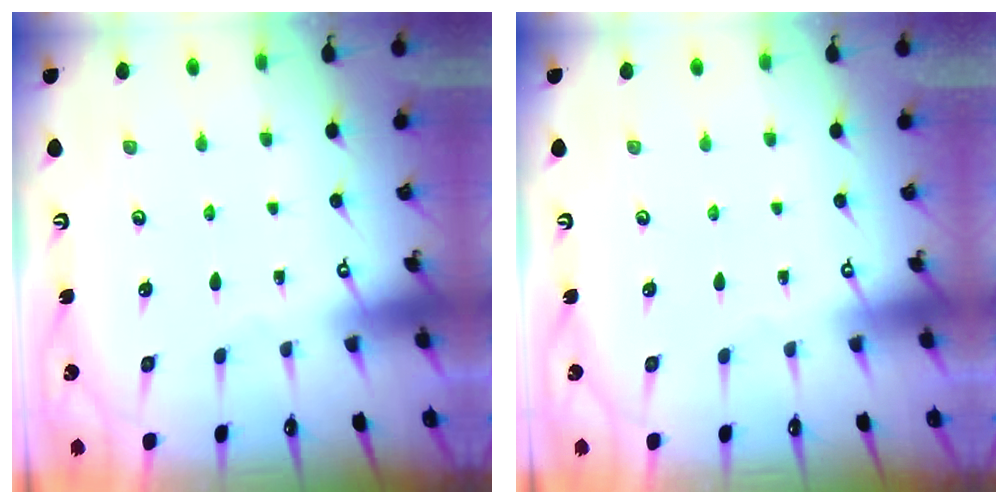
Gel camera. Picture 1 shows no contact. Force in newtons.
{"total": 0.0}